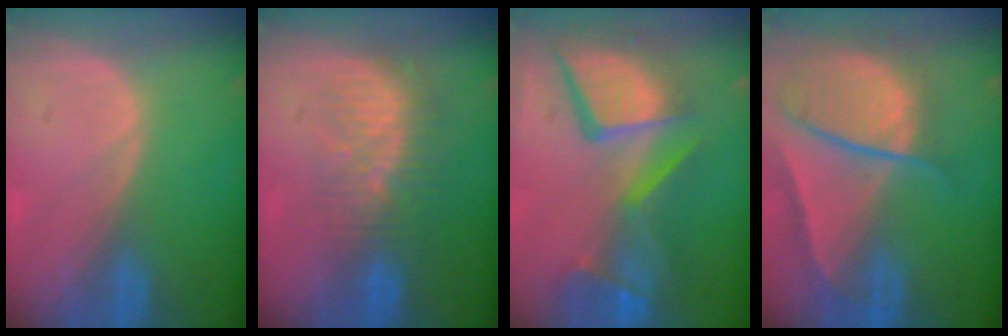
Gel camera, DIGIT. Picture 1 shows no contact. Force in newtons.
{"total": 8.4, "press": 7.6, "slide": 3.7}
{"total": 13.7, "press": 11.2, "slide": 7.9}
{"total": 10.1, "press": 8.4, "slide": 5.5}